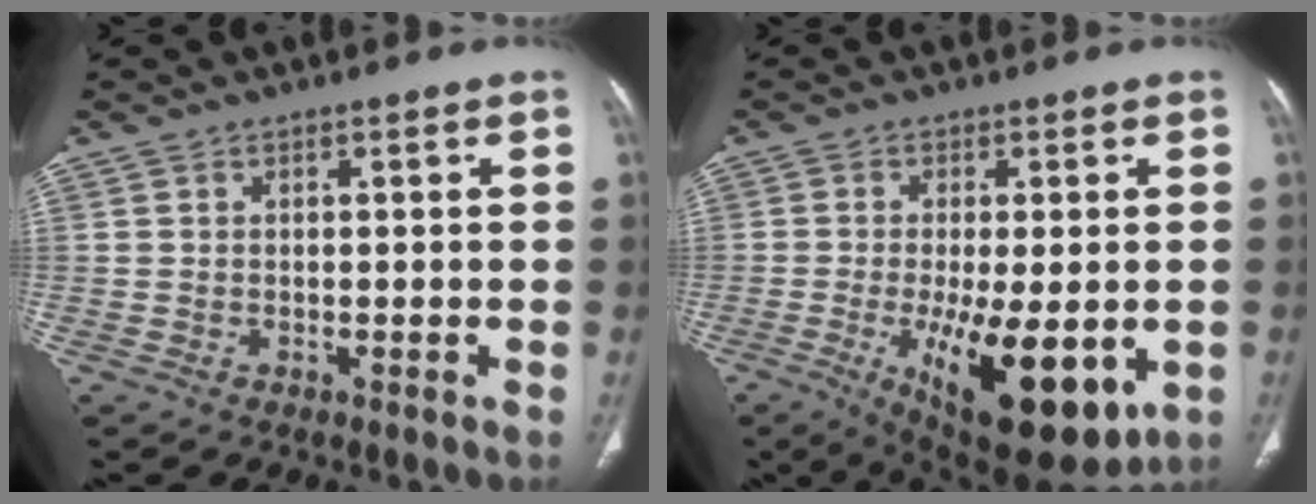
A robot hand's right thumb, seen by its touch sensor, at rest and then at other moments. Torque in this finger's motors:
{"motor_torque": [2.48, 2.53, 0.18, -0.03, 0.44]}